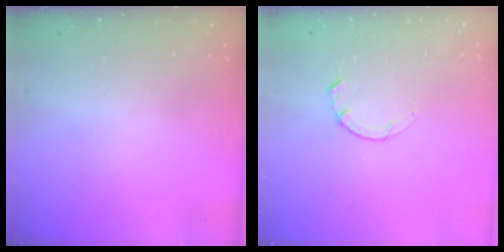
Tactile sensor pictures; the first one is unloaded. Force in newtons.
{"total": 0.5, "press": 0.4, "slide": 0.3}